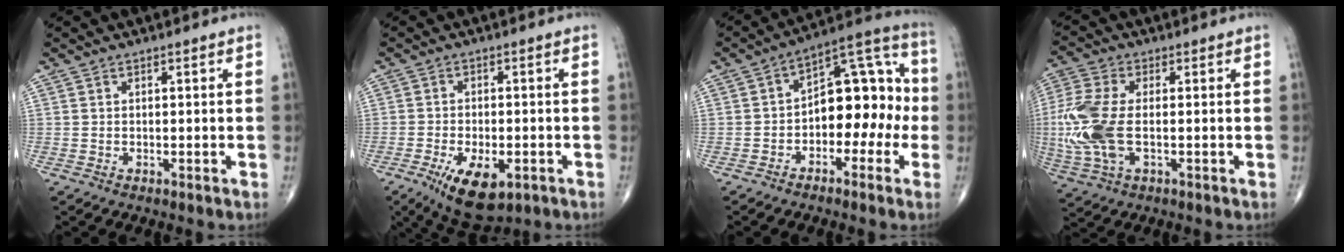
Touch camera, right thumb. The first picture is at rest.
{"total": 10.4, "force": [-4.7, 4.8, 7.9], "torque": [-0.129, 0.000, -0.067]}
{"total": 14.0, "force": [-2.4, 8.5, 10.9], "torque": [-0.111, 0.053, -0.045]}
{"total": 12.7, "force": [-1.2, 6.5, 10.8], "torque": [-0.277, 0.000, -0.020]}